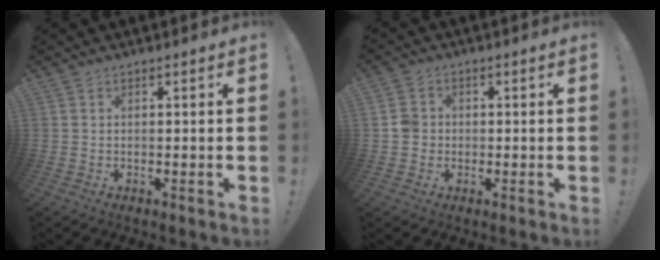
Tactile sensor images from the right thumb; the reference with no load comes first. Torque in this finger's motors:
{"motor_torque": [0.06, 0.06, -0.25, 0.13, 0.10]}